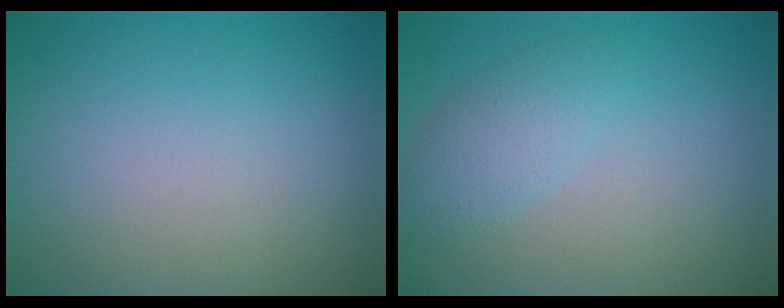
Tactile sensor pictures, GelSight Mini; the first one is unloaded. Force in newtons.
{"total": 2.3, "press": 2.3, "slide": 0.1}